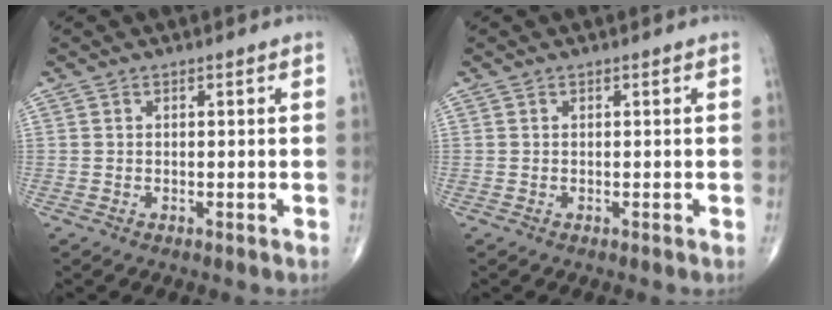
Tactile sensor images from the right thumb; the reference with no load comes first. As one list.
[{"total": 0.0}]